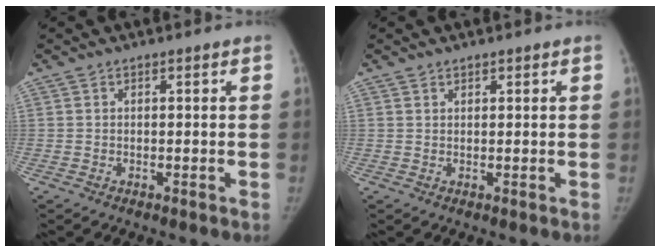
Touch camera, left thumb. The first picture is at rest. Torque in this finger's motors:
{"motor_torque": [-0.15, -0.11, -0.19, 0.13, -0.05]}